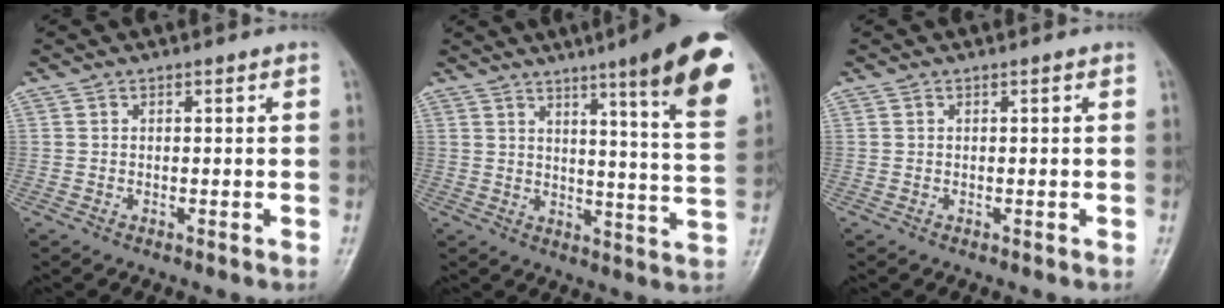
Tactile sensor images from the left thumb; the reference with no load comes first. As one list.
[{"total": 17.6, "force": [9.9, 1.8, 14.4], "torque": [-0.166, -0.054, 0.124]}, {"total": 0.0}]